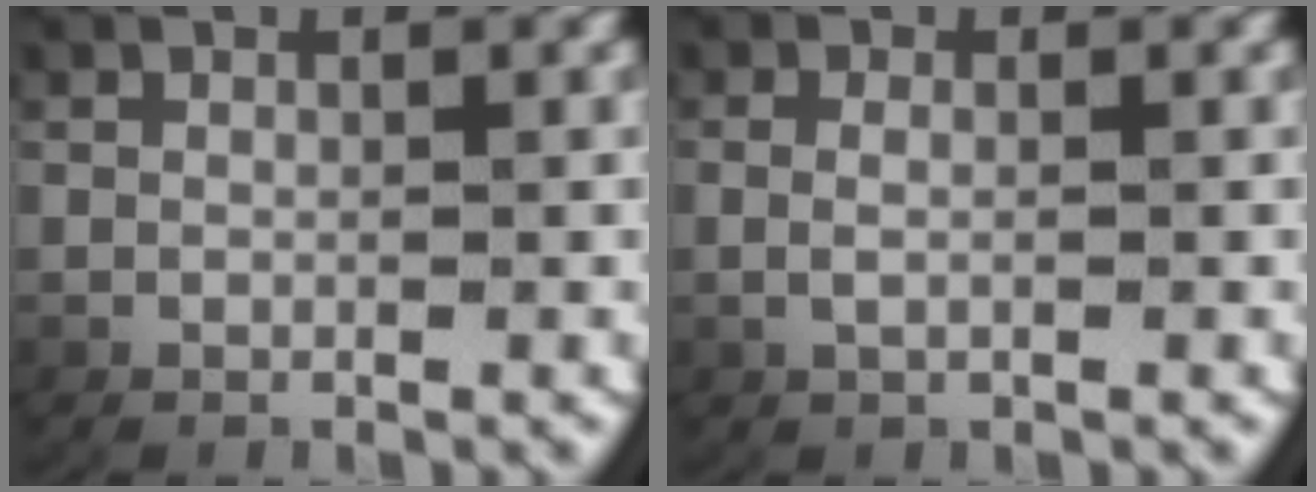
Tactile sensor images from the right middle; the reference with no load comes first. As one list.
[{"total": 1.1, "force": [-0.1, 0.3, 1.1], "torque": [-0.035, -0.007, 0.004]}]